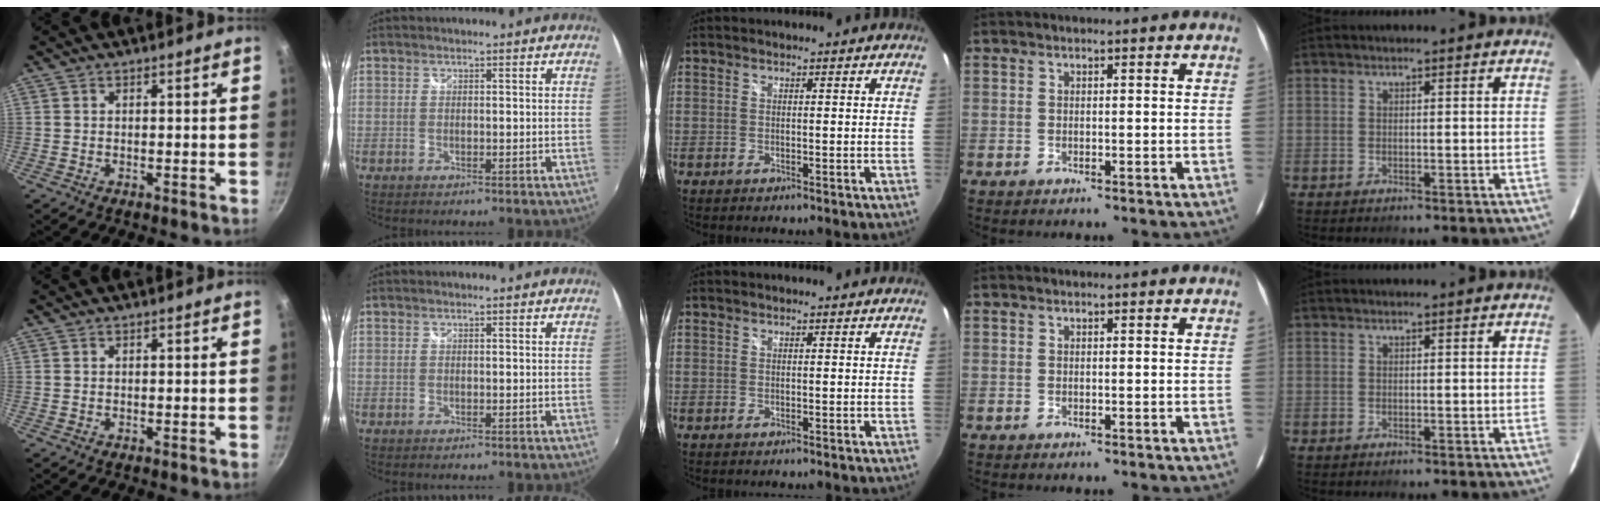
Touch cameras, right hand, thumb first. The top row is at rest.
{}